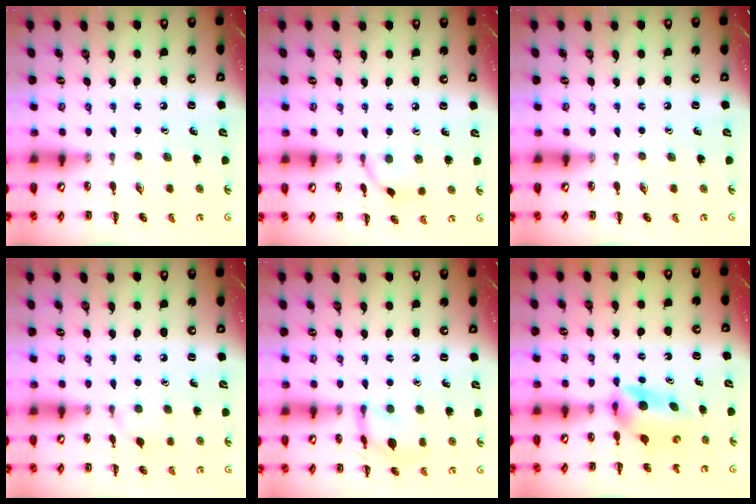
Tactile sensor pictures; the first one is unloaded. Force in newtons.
{"total": 5.9, "press": 5.8, "slide": 1.1}
{"total": 0.0}
{"total": 6.1, "press": 5.8, "slide": 1.7}
{"total": 9.9, "press": 9.9, "slide": 0.4}
{"total": 5.2, "press": 5.2, "slide": 0.5}